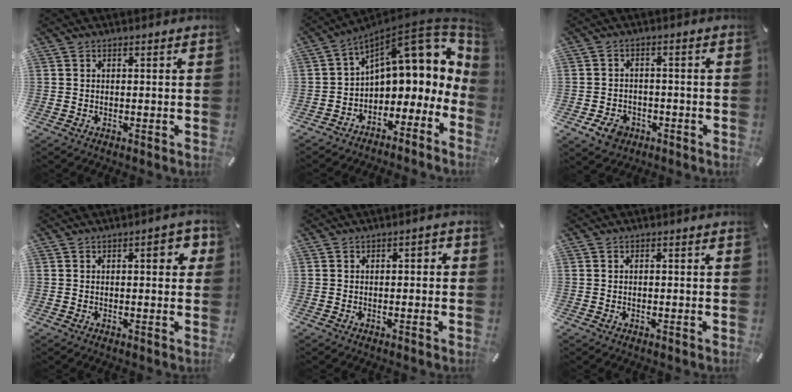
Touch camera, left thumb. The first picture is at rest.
{"total": 15.6, "force": [7.7, 8.5, 10.6], "torque": [-0.125, -0.068, 0.128]}
{"total": 5.2, "force": [-2.8, 3.9, 1.9], "torque": [-0.046, 0.012, -0.055]}
{"total": 4.9, "force": [1.2, 2.1, 4.3], "torque": [-0.045, -0.004, 0.010]}
{"total": 1.6, "force": [-0.6, 1.0, 1.1], "torque": [-0.020, 0.009, -0.014]}
{"total": 0.6, "force": [0.0, 0.4, 0.5], "torque": [-0.010, 0.001, -0.001]}